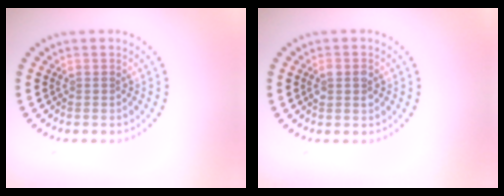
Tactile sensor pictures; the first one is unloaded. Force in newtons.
{"total": 1.5, "press": 1.5, "slide": 0.2}